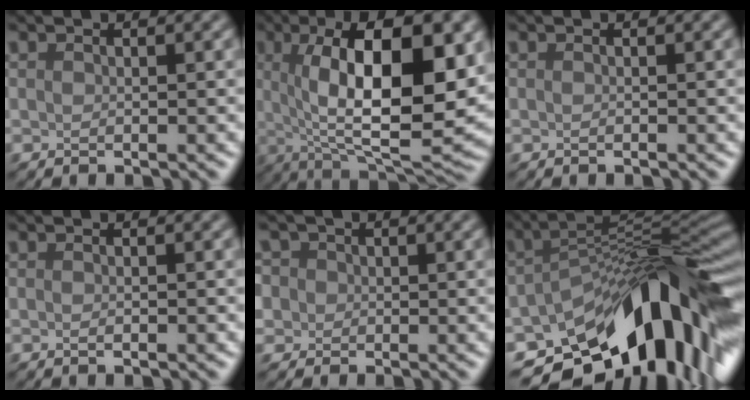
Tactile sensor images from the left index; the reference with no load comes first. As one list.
[{"total": 13.7, "force": [2.0, 4.6, 12.7], "torque": [-0.170, 0.003, 0.026]}, {"total": 0.0}, {"total": 1.2, "force": [-0.3, 0.5, 1.1], "torque": [-0.006, -0.001, -0.003]}, {"total": 5.1, "force": [1.3, 4.5, 1.9], "torque": [-0.033, 0.037, -0.008]}, {"total": 15.7, "force": [-7.9, 6.9, 11.7], "torque": [-0.164, -0.009, -0.127]}]